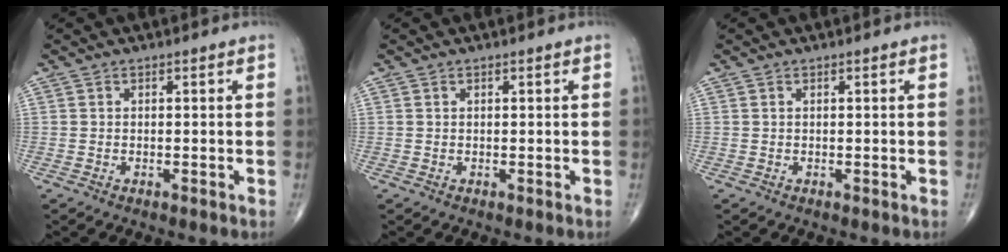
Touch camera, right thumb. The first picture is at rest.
{"total": 0.0}
{"total": 0.0}